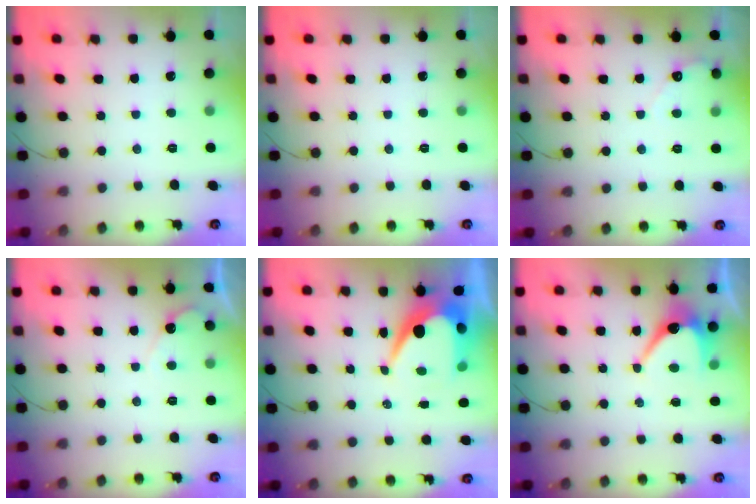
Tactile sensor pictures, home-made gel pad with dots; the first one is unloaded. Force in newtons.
{"total": 0.0}
{"total": 2.2, "press": 2.2, "slide": 0.1}
{"total": 4.3, "press": 4.3, "slide": 0.3}
{"total": 9.5, "press": 9.5, "slide": 0.6}
{"total": 7.2, "press": 7.2, "slide": 0.3}